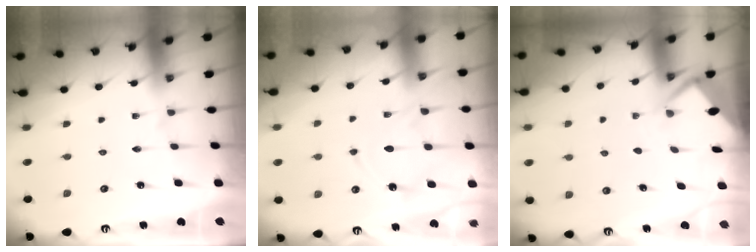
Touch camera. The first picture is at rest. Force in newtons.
{"total": 11.6, "press": 11.5, "slide": 1.1}
{"total": 2.7, "press": 2.7, "slide": 0.4}